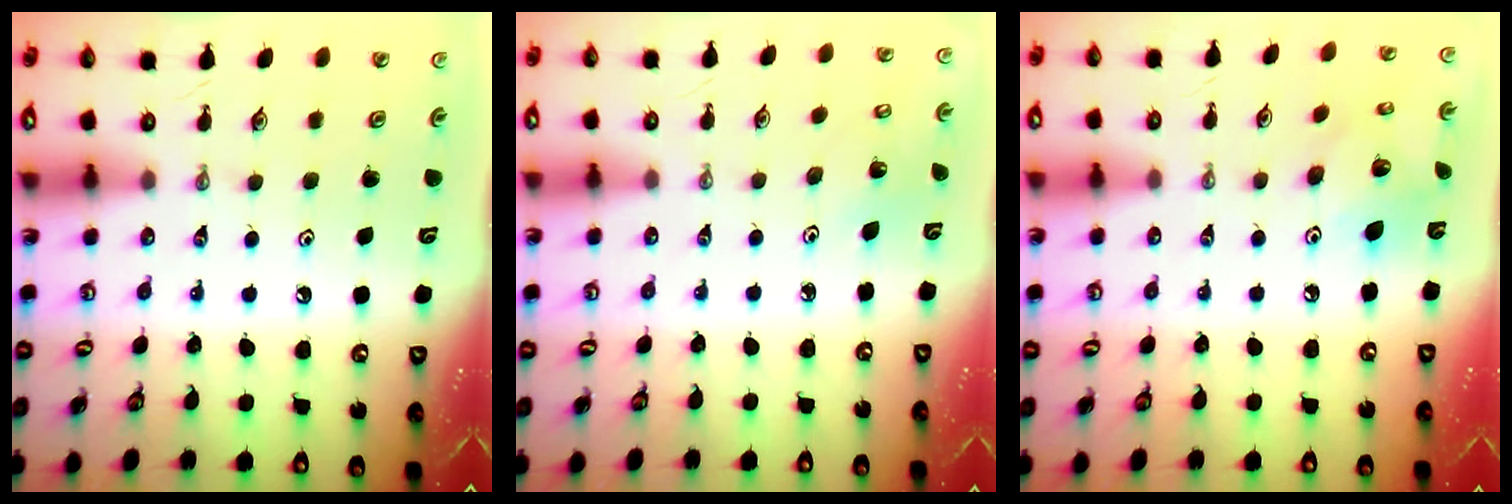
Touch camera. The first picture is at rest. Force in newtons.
{"total": 1.9, "press": 1.9, "slide": 0.1}
{"total": 9.6, "press": 9.6, "slide": 0.3}